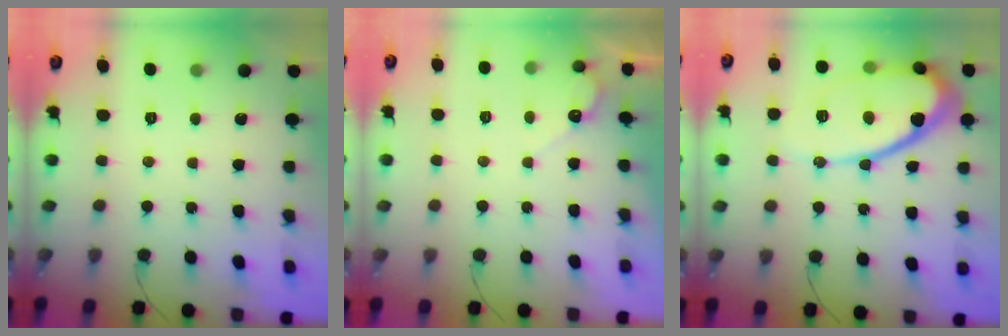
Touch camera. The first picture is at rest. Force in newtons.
{"total": 3.3, "press": 3.3, "slide": 0.2}
{"total": 14.8, "press": 14.7, "slide": 1.5}